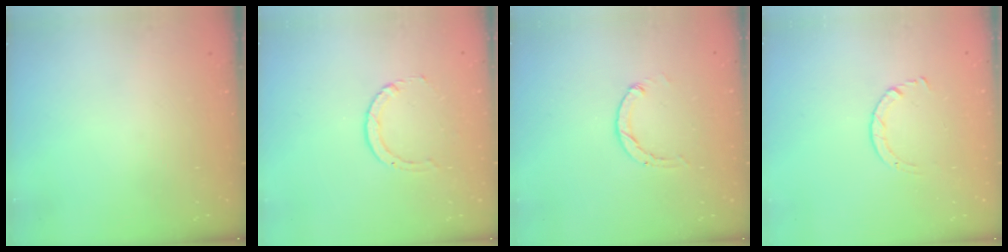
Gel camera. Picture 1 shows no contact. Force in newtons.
{"total": 3.2, "press": 3.2, "slide": 0.4}
{"total": 0.0}
{"total": 1.7, "press": 1.7, "slide": 0.2}